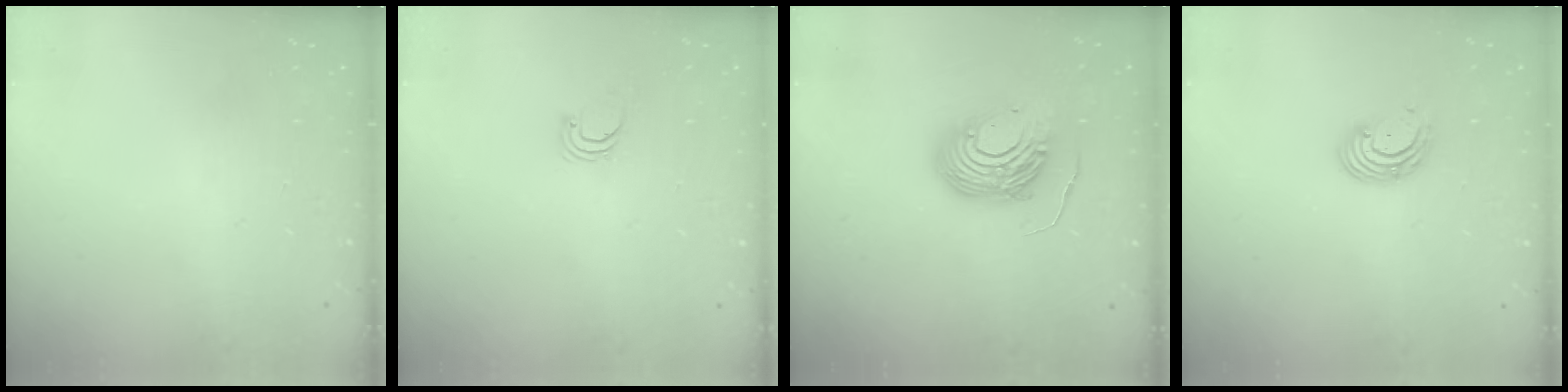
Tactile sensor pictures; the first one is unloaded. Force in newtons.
{"total": 0.9, "press": 0.9, "slide": 0.1}
{"total": 12.6, "press": 12.5, "slide": 1.1}
{"total": 3.9, "press": 3.9, "slide": 0.3}